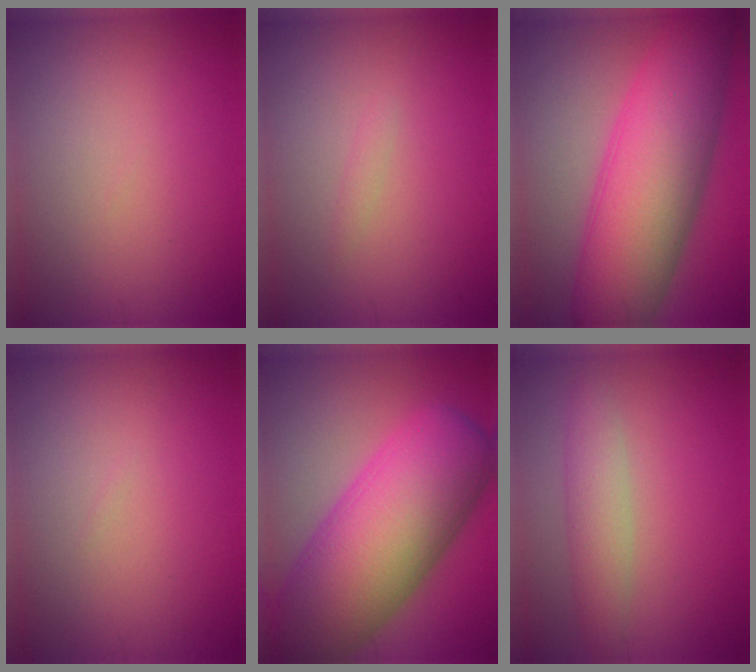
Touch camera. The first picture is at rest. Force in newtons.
{"total": 0.6, "press": 0.6, "slide": 0.0}
{"total": 12.3, "press": 12.3, "slide": 0.2}
{"total": 0.0}
{"total": 15.0, "press": 15.0, "slide": 0.5}
{"total": 3.0, "press": 3.0, "slide": 0.0}